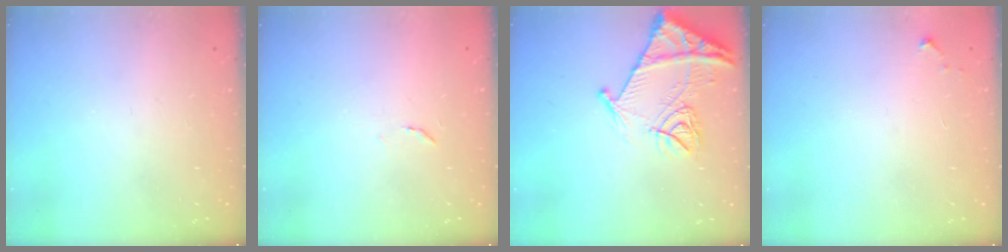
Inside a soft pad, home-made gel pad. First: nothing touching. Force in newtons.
{"total": 5.9, "press": 5.9, "slide": 0.4}
{"total": 13.6, "press": 13.6, "slide": 1.5}
{"total": 2.6, "press": 2.6, "slide": 0.4}